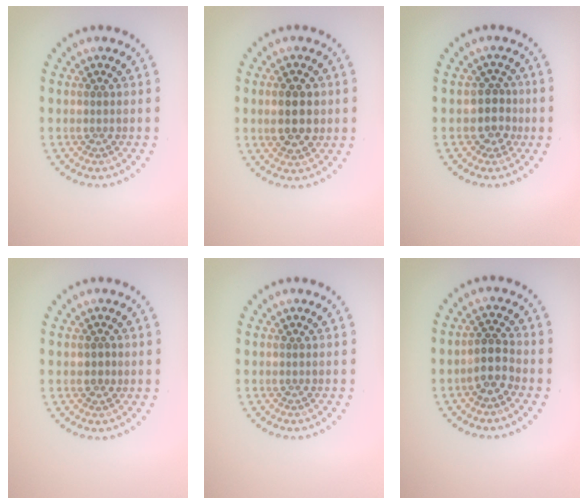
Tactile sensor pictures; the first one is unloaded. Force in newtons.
{"total": 3.4, "press": 3.4, "slide": 0.1}
{"total": 2.5, "press": 2.2, "slide": 1.1}
{"total": 0.7, "press": 0.6, "slide": 0.3}
{"total": 0.0}
{"total": 2.5, "press": 2.2, "slide": 1.2}